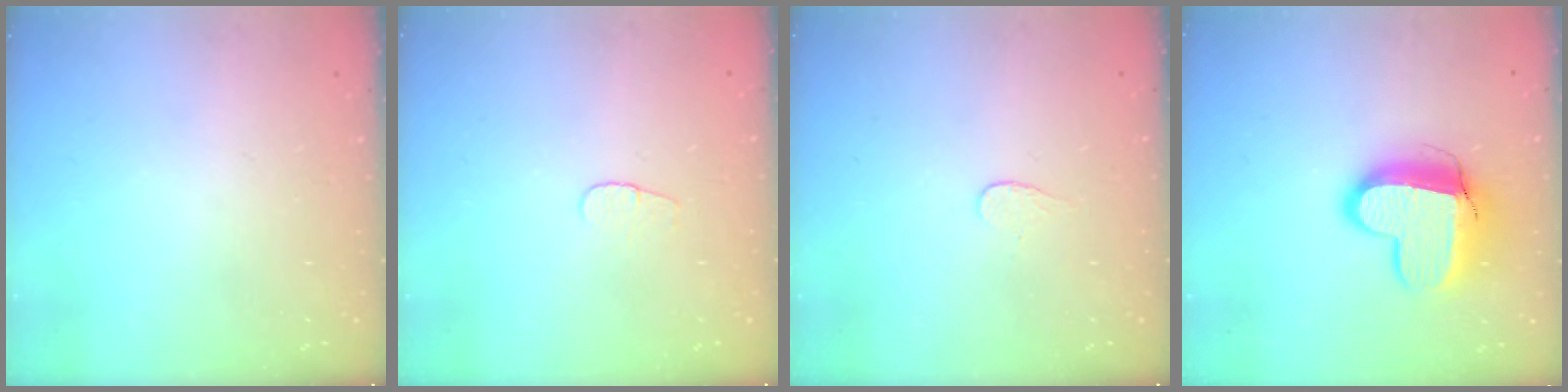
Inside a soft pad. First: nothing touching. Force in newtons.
{"total": 3.6, "press": 3.6, "slide": 0.4}
{"total": 3.4, "press": 3.4, "slide": 0.4}
{"total": 13.4, "press": 13.3, "slide": 1.3}